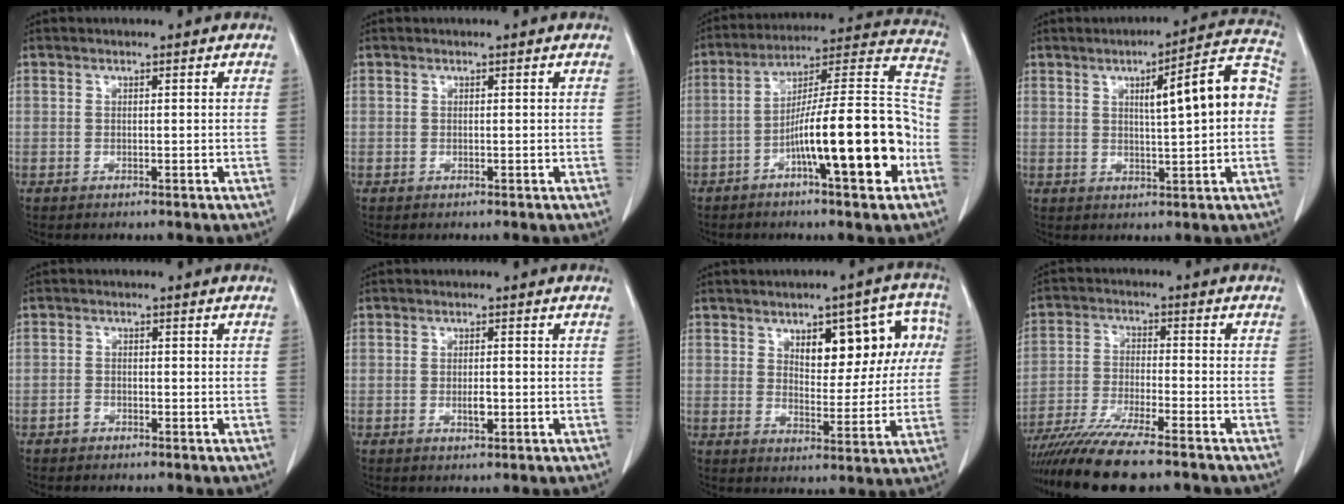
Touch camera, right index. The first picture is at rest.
{"total": 0.0}
{"total": 18.4, "force": [-6.4, 2.1, 17.1], "torque": [-0.261, 0.021, -0.099]}
{"total": 10.8, "force": [1.2, 1.5, 10.6], "torque": [-0.139, 0.030, 0.015]}
{"total": 1.2, "force": [-0.8, 0.7, 0.3], "torque": [-0.006, 0.003, -0.016]}
{"total": 1.8, "force": [-0.4, 0.6, 1.6], "torque": [-0.030, 0.000, -0.004]}
{"total": 11.7, "force": [3.8, 5.3, 9.7], "torque": [-0.112, 0.032, 0.054]}
{"total": 13.9, "force": [-11.5, 0.7, 7.7], "torque": [-0.136, -0.036, -0.192]}